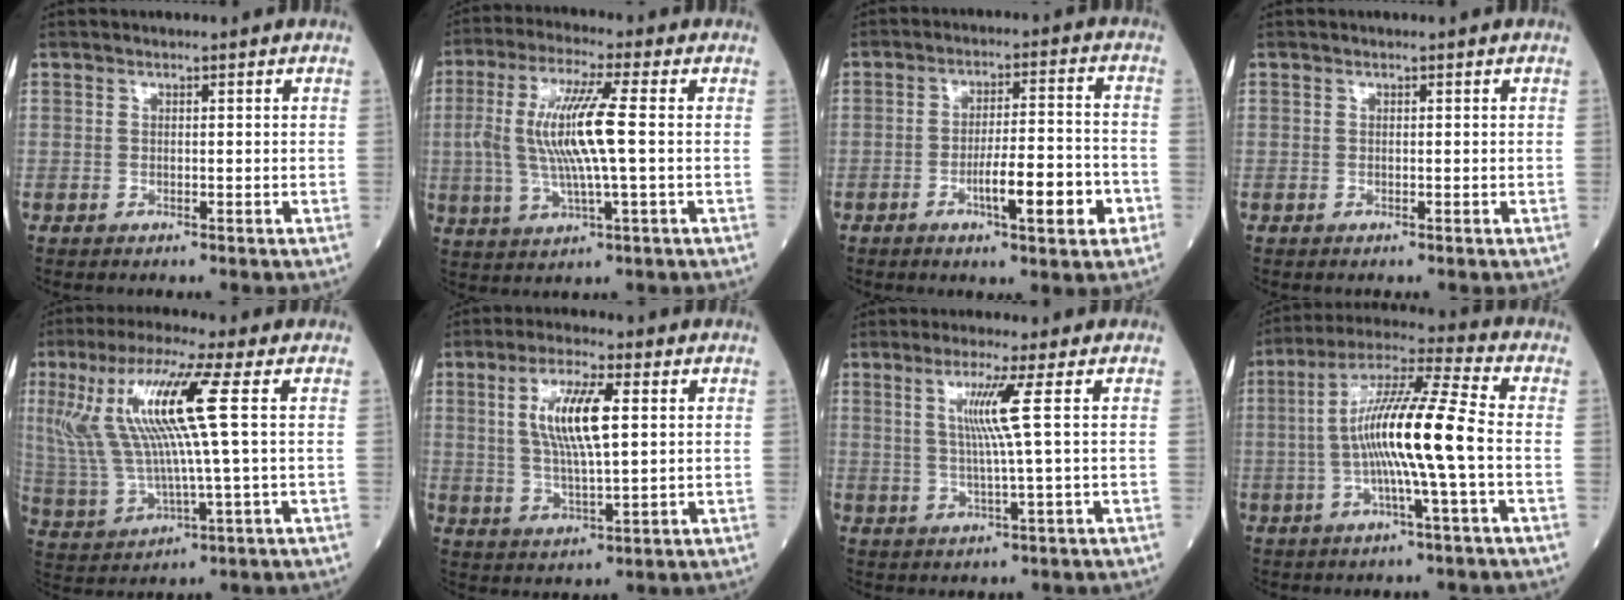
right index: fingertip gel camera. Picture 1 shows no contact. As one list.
[{"total": 11.5, "force": [0.5, 1.1, 11.4], "torque": [-0.239, 0.008, 0.008]}, {"total": 9.6, "force": [-3.7, 1.4, 8.8], "torque": [-0.141, 0.005, -0.055]}, {"total": 0.0}, {"total": 14.9, "force": [3.9, 0.5, 14.4], "torque": [-0.319, 0.012, 0.074]}, {"total": 10.0, "force": [2.4, 1.9, 9.5], "torque": [-0.185, 0.003, 0.047]}, {"total": 5.9, "force": [1.6, -1.7, 5.5], "torque": [-0.103, -0.005, 0.035]}, {"total": 14.1, "force": [-1.5, -0.2, 14.0], "torque": [-0.256, 0.010, -0.037]}]